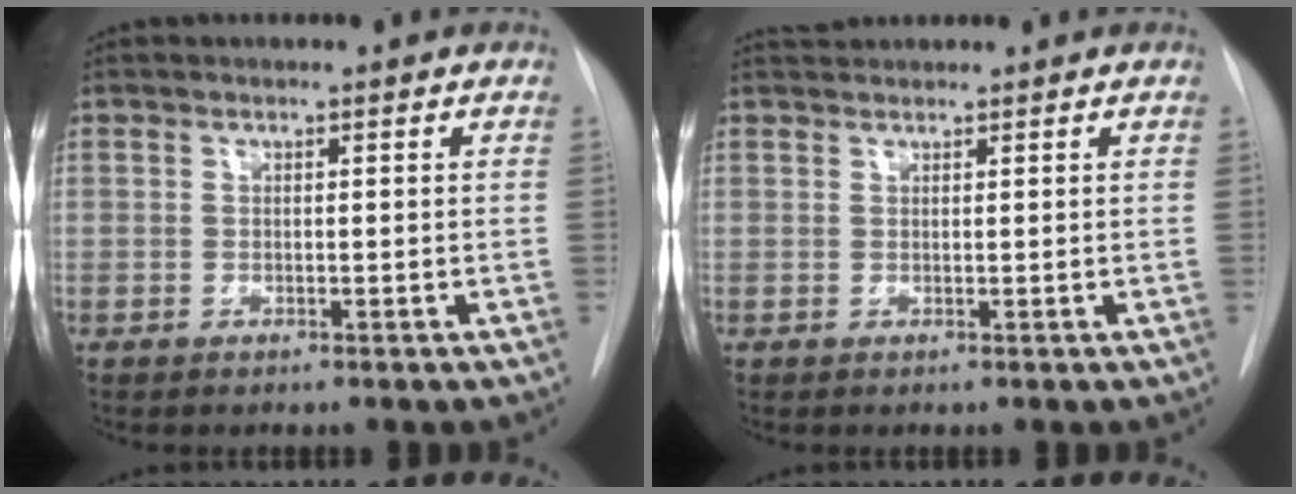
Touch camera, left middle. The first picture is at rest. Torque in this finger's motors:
{"motor_torque": [0.27, -0.13, -0.04, 0.02]}